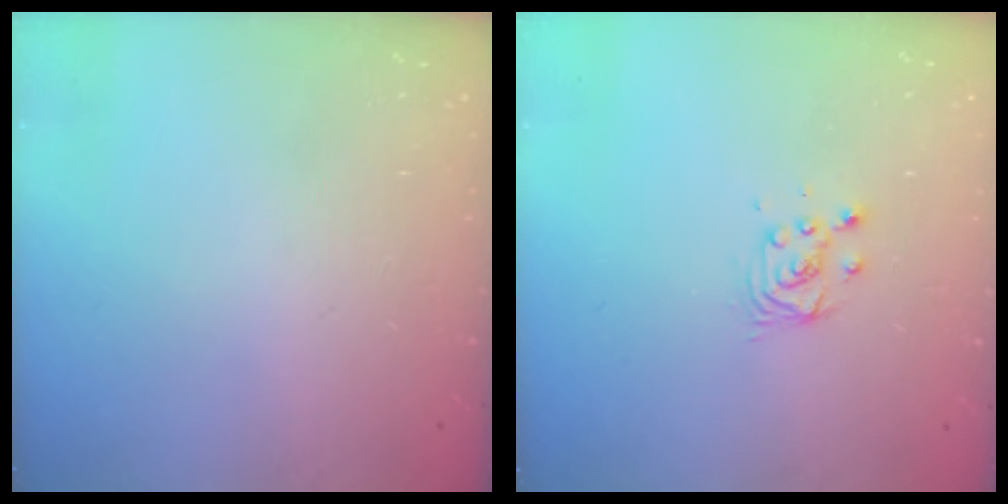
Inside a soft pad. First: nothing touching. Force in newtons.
{"total": 3.9, "press": 3.8, "slide": 0.4}